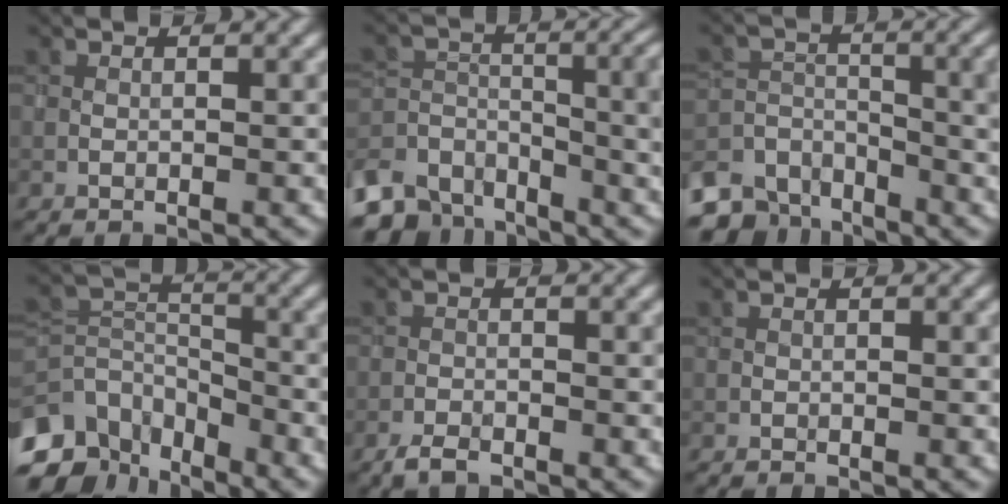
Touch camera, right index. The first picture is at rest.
{"total": 9.3, "force": [-5.9, 5.4, 4.7], "torque": [-0.079, -0.016, -0.102]}
{"total": 7.5, "force": [-5.1, 4.0, 3.7], "torque": [-0.066, -0.017, -0.100]}
{"total": 6.8, "force": [-4.3, 4.2, 3.2], "torque": [-0.063, -0.006, -0.089]}
{"total": 1.2, "force": [-1.2, 0.2, 0.3], "torque": [-0.010, -0.003, -0.027]}
{"total": 0.0}